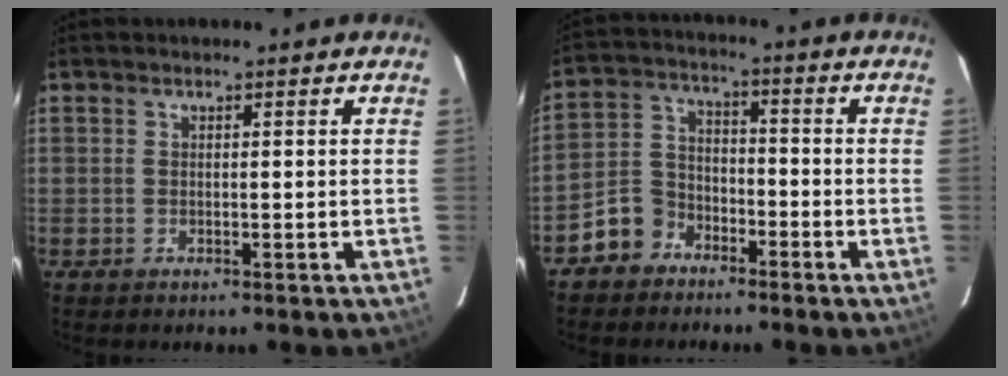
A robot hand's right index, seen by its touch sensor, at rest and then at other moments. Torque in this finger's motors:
{"motor_torque": [0.12, -0.26, -0.04, -0.07]}